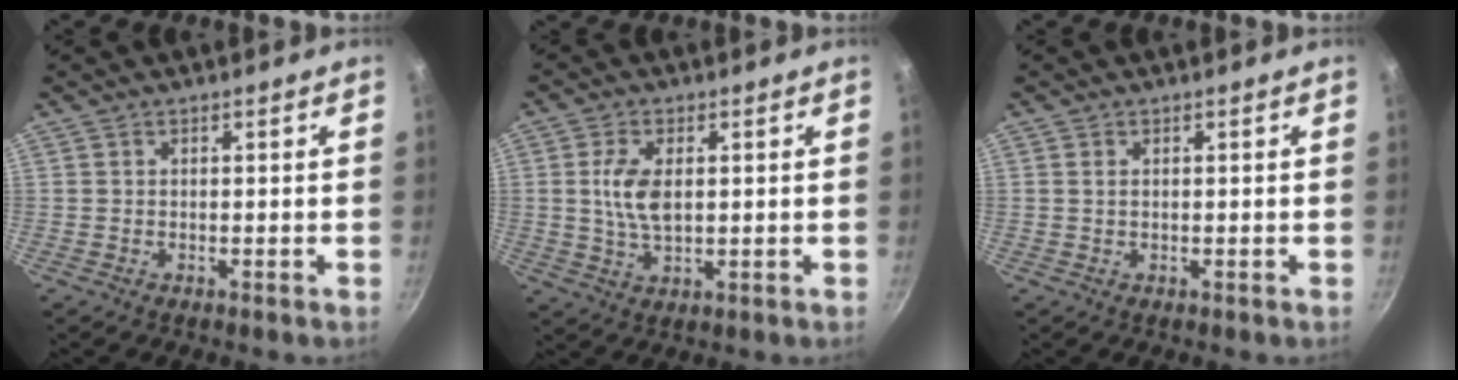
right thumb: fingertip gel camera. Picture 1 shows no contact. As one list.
[{"total": 7.2, "force": [1.0, 3.9, 6.0], "torque": [-0.116, -0.003, 0.018]}, {"total": 0.8, "force": [0.2, 0.4, 0.7], "torque": [-0.012, 0.001, 0.003]}]